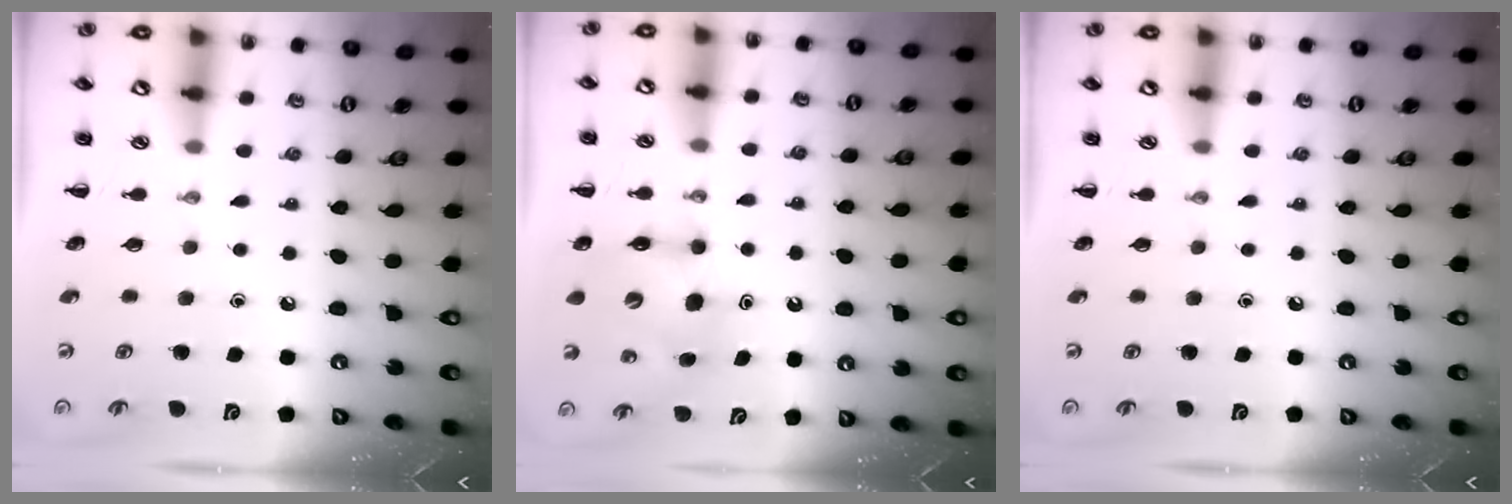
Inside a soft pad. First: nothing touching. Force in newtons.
{"total": 6.9, "press": 6.9, "slide": 0.4}
{"total": 0.0}